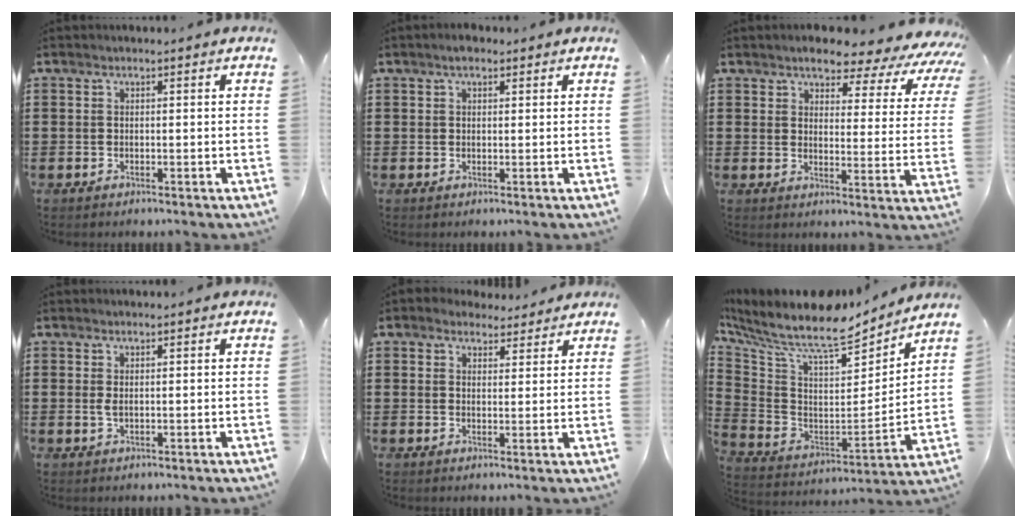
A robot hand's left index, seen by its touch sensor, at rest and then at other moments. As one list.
[{"total": 1.8, "force": [1.3, 0.8, 0.9], "torque": [-0.020, 0.004, 0.025]}, {"total": 4.9, "force": [4.4, 1.0, 1.9], "torque": [-0.045, -0.034, 0.068]}, {"total": 1.3, "force": [0.4, 0.3, 1.2], "torque": [-0.032, -0.001, 0.005]}, {"total": 3.6, "force": [3.2, 1.4, 0.5], "torque": [-0.020, -0.004, 0.061]}, {"total": 10.0, "force": [8.4, 2.2, 4.8], "torque": [-0.124, -0.071, 0.140]}]